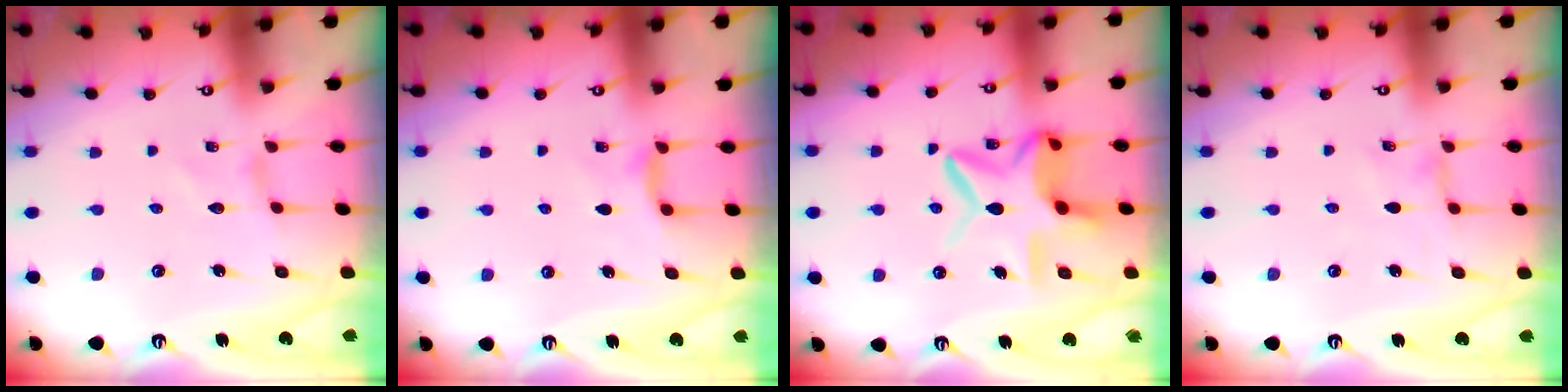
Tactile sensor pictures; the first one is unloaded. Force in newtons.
{"total": 6.2, "press": 6.2, "slide": 0.6}
{"total": 12.9, "press": 12.9, "slide": 1.2}
{"total": 0.0}